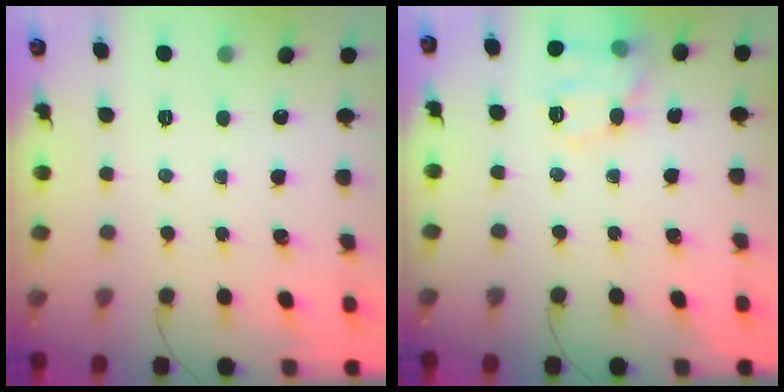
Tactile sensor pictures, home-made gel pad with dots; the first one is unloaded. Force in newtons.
{"total": 11.8, "press": 11.8, "slide": 0.5}